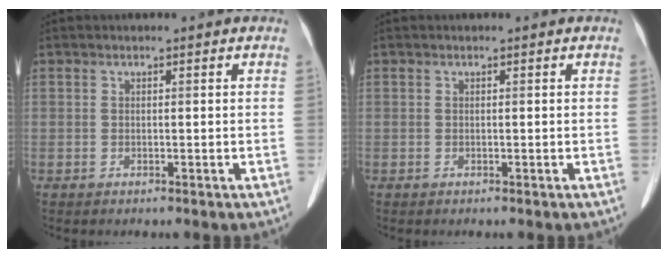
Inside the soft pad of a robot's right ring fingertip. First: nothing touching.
{"total": 0.0}